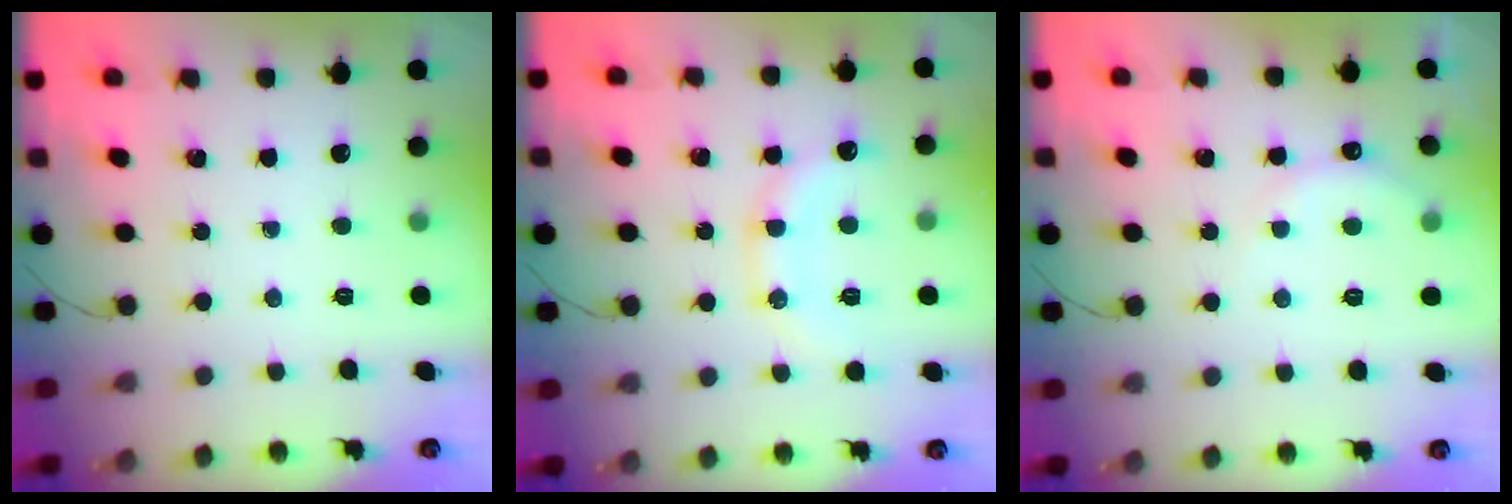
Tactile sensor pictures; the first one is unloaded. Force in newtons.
{"total": 12.5, "press": 12.4, "slide": 1.0}
{"total": 7.0, "press": 6.9, "slide": 1.3}